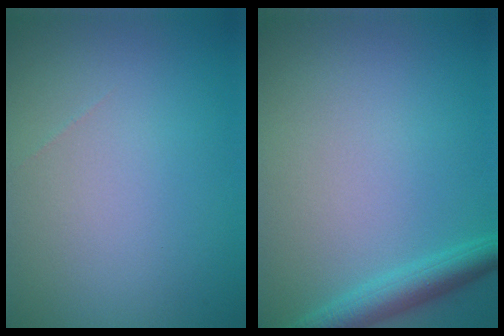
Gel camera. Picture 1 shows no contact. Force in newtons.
{"total": 3.0, "press": 3.0, "slide": 0.2}